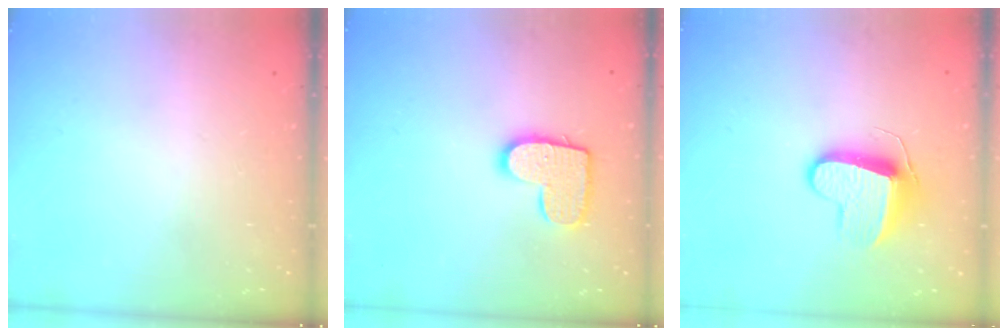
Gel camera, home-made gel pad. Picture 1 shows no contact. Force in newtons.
{"total": 12.0, "press": 12.0, "slide": 0.8}
{"total": 9.9, "press": 9.9, "slide": 0.2}